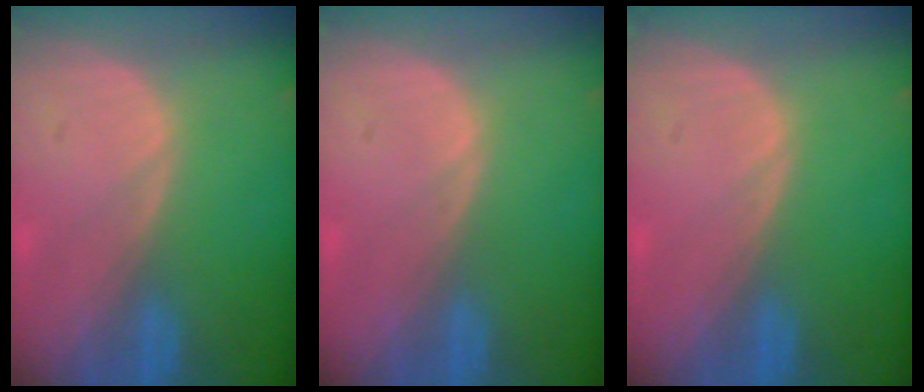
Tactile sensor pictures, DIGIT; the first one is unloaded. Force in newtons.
{"total": 0.0}
{"total": 0.0}